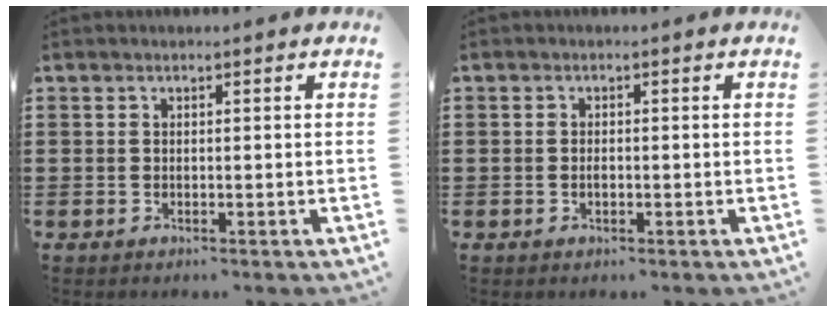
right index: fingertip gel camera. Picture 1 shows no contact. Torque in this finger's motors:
{"motor_torque": [0.00, 2.14, -0.05, -0.01]}